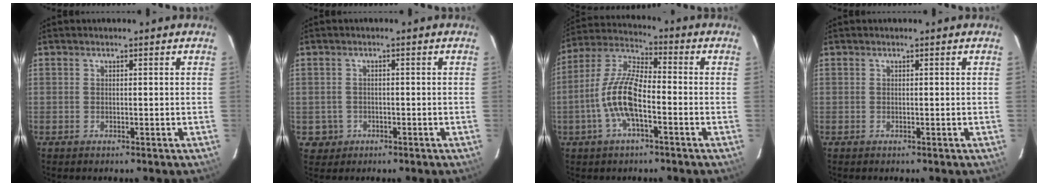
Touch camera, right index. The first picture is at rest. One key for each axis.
{"total": 3.1, "fx": -0.9, "fy": 3.0, "fz": 0.3, "tx": -0.012, "ty": 0.009, "tz": -0.008}
{"total": 11.8, "fx": -3.6, "fy": 4.1, "fz": 10.5, "tx": -0.225, "ty": 0.007, "tz": -0.072}
{"total": 0.0}